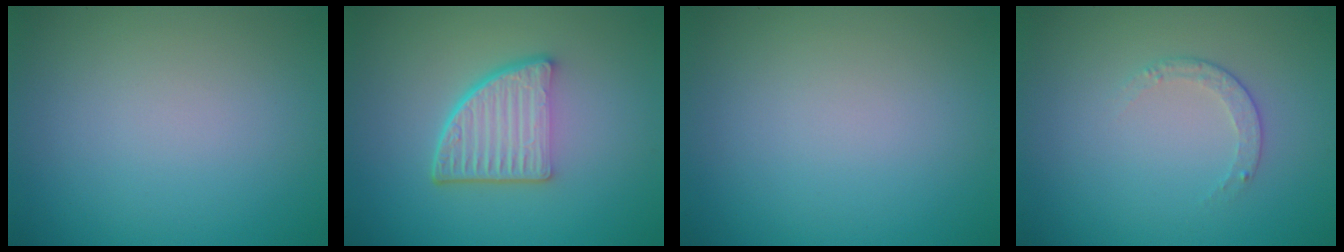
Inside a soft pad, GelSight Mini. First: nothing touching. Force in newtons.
{"total": 5.5, "press": 3.9, "slide": 3.8}
{"total": 0.0}
{"total": 1.2, "press": 0.9, "slide": 0.9}